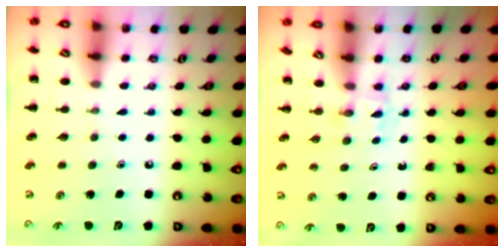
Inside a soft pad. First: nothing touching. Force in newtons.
{"total": 2.3, "press": 2.1, "slide": 0.9}